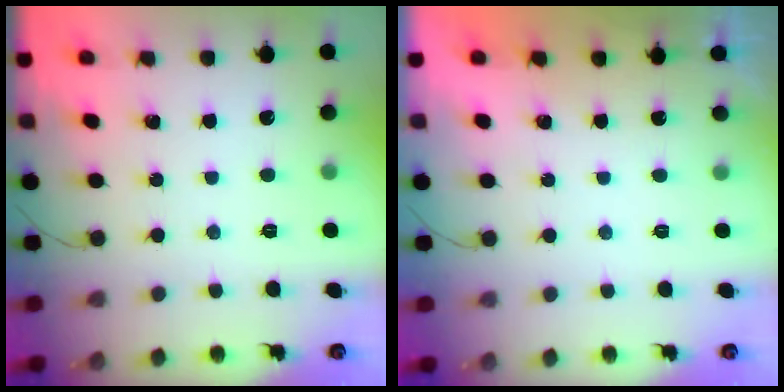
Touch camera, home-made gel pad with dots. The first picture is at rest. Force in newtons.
{"total": 0.0}